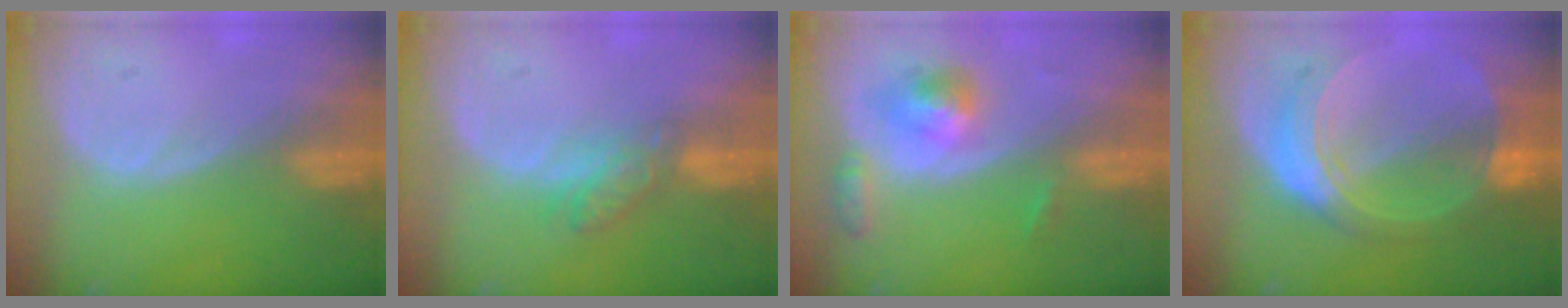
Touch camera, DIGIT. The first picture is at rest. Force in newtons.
{"total": 4.3, "press": 4.1, "slide": 1.1}
{"total": 5.1, "press": 4.8, "slide": 1.7}
{"total": 8.4, "press": 8.3, "slide": 0.7}